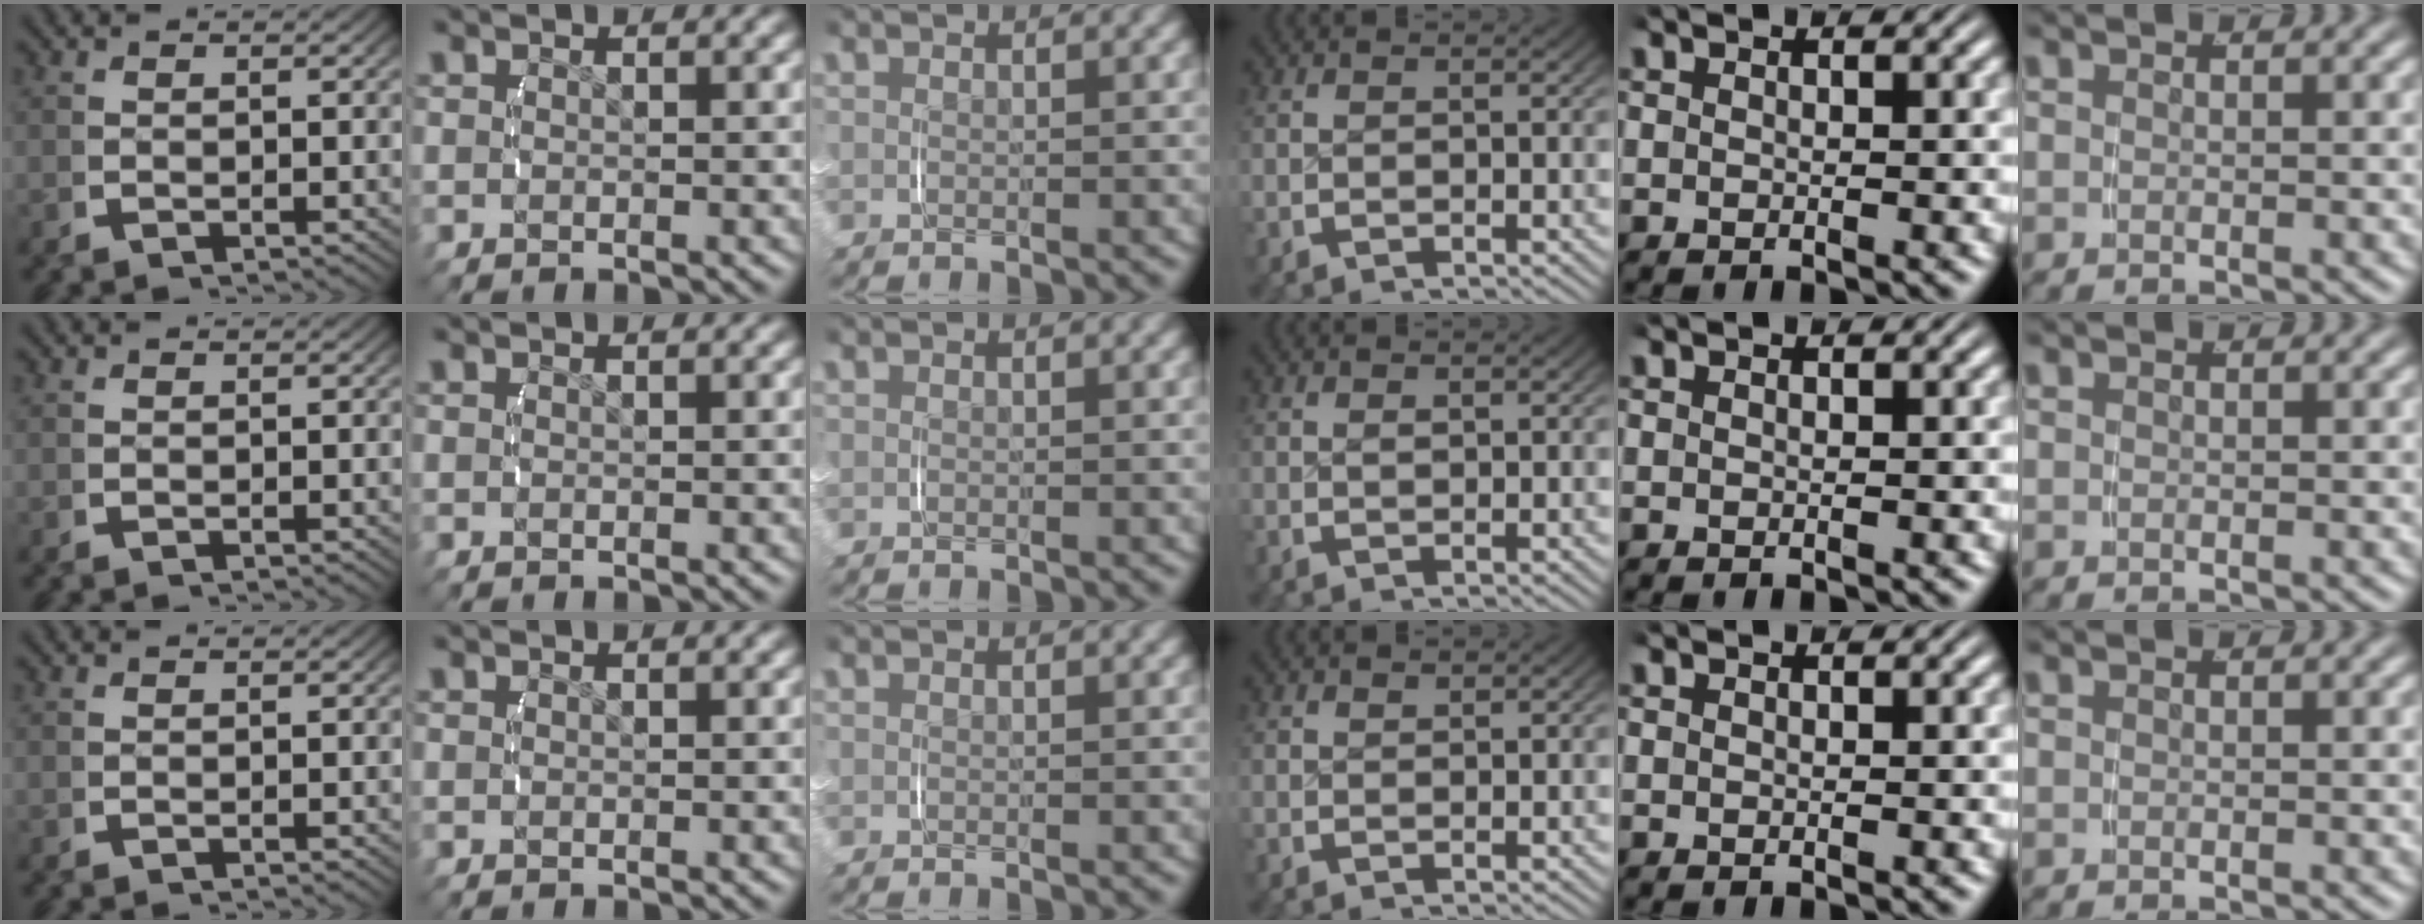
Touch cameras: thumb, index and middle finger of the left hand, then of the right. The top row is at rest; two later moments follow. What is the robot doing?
{"motion": "lift_and_place", "object": "small bumper sticker"}